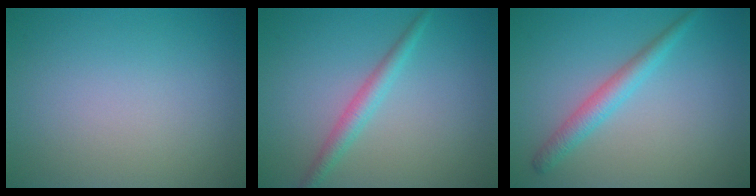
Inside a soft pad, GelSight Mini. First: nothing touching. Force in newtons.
{"total": 2.1, "press": 2.1, "slide": 0.1}
{"total": 2.5, "press": 2.5, "slide": 0.0}